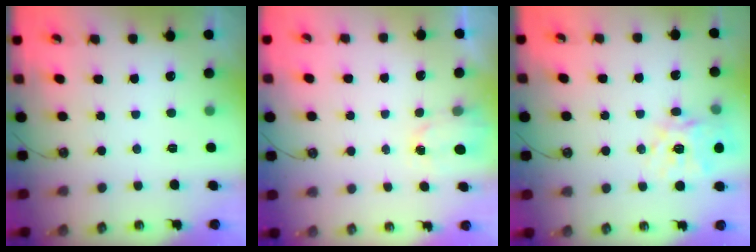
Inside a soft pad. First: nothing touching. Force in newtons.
{"total": 1.5, "press": 1.5, "slide": 0.3}
{"total": 15.3, "press": 15.1, "slide": 2.2}